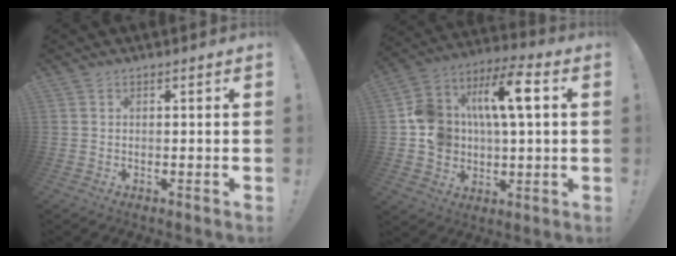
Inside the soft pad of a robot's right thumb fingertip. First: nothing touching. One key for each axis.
{"total": 14.4, "fx": 2.7, "fy": 10.2, "fz": 9.7, "tx": -0.161, "ty": 0.009, "tz": 0.052}